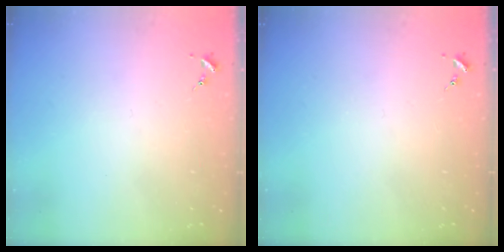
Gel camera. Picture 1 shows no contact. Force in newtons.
{"total": 0.0}